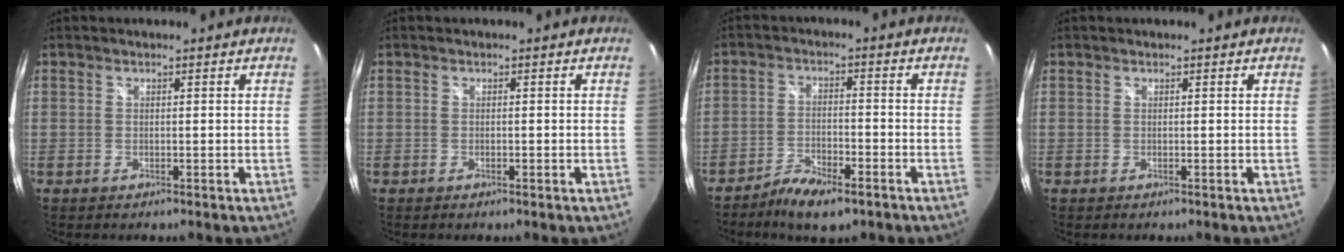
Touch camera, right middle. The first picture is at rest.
{"total": 0.7, "force": [-0.4, 0.1, 0.6], "torque": [-0.008, 0.001, -0.008]}
{"total": 7.4, "force": [-5.3, 2.3, 4.6], "torque": [-0.108, -0.010, -0.099]}
{"total": 0.0}